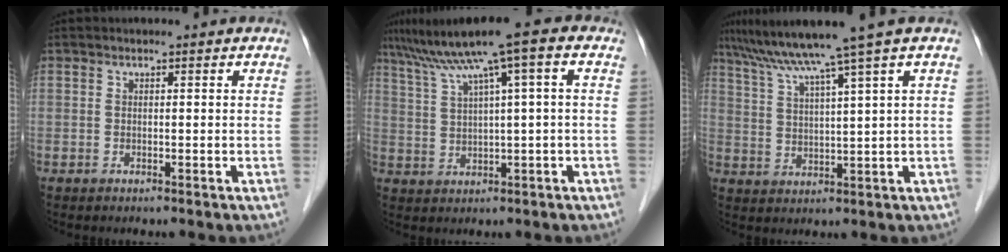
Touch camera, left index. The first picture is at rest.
{"total": 9.8, "force": [5.2, -0.2, 8.3], "torque": [-0.148, 0.039, 0.091]}
{"total": 9.8, "force": [7.2, -2.7, 6.1], "torque": [-0.102, 0.011, 0.123]}